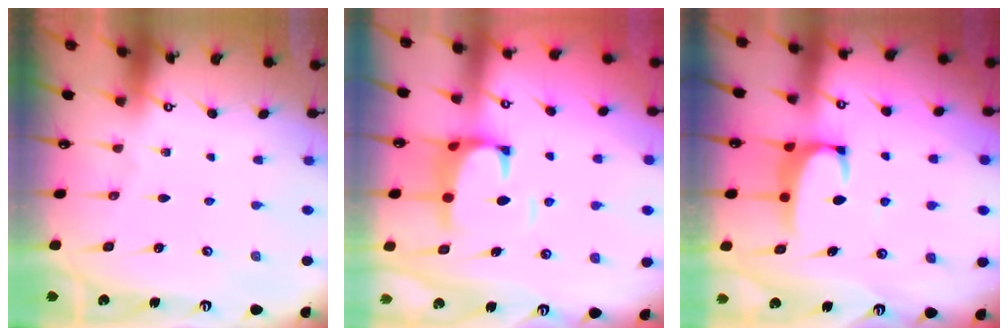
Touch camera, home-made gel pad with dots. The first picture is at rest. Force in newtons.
{"total": 2.6, "press": 2.3, "slide": 1.2}
{"total": 1.9, "press": 1.9, "slide": 0.3}